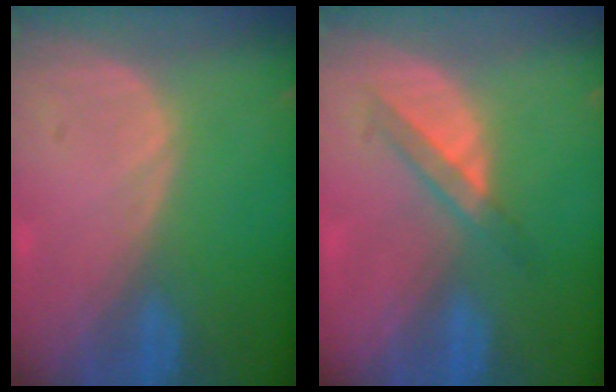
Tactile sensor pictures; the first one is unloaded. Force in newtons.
{"total": 3.6, "press": 3.4, "slide": 1.1}